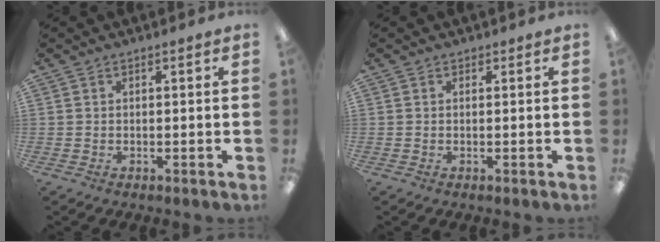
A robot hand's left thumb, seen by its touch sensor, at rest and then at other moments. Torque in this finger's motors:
{"motor_torque": [-0.07, 0.09, 0.00, 0.00, 0.00]}